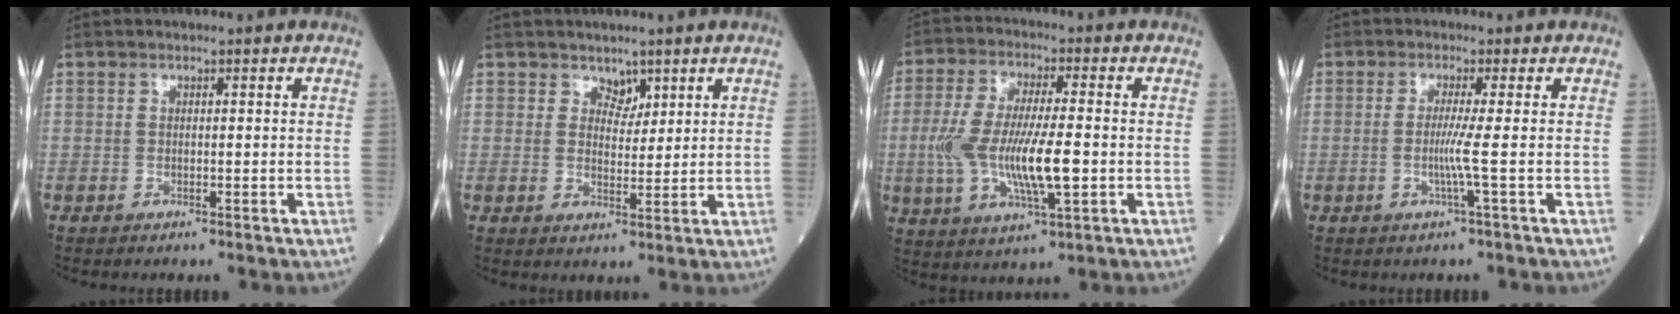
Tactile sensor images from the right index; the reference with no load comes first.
{"total": 2.5, "force": [1.9, 1.5, 0.9], "torque": [-0.009, -0.003, 0.031]}
{"total": 12.3, "force": [-1.6, 2.9, 11.8], "torque": [-0.242, -0.001, -0.026]}
{"total": 3.1, "force": [-0.5, -1.3, 2.8], "torque": [-0.055, -0.004, -0.014]}